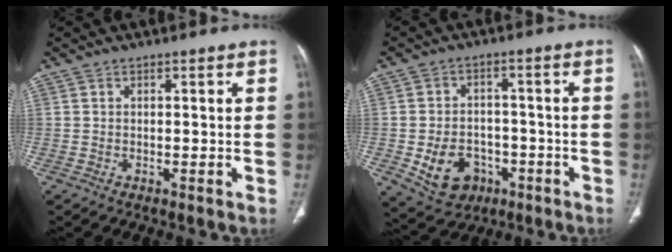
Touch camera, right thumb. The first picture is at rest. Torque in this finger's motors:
{"motor_torque": [-0.31, 0.55, 0.00, 0.06, 0.16]}